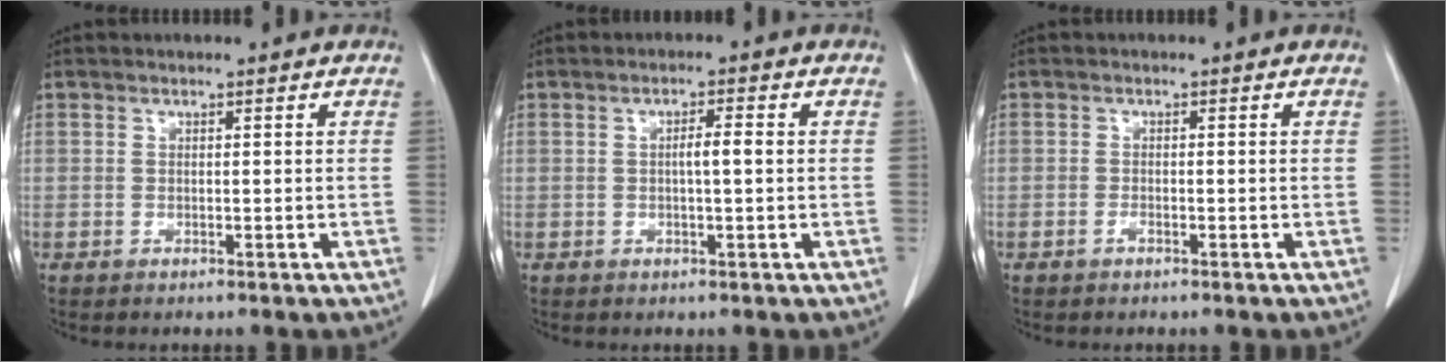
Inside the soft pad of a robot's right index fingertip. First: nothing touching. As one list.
[{"total": 2.6, "force": [0.0, 0.2, 2.6], "torque": [-0.047, 0.003, -0.001]}, {"total": 0.7, "force": [-0.5, 0.1, 0.5], "torque": [-0.012, 0.000, -0.009]}]